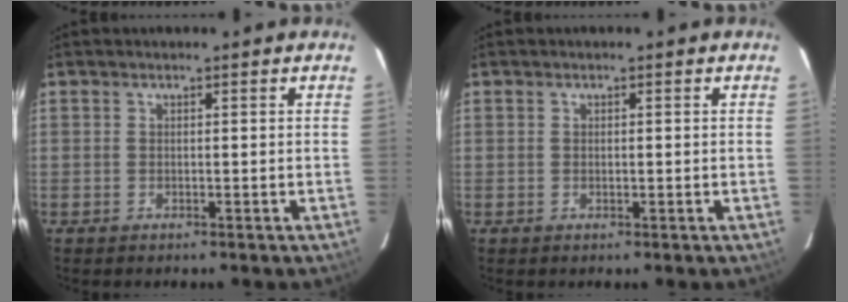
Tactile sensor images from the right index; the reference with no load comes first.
{"total": 0.5, "force": [0.0, 0.3, 0.4], "torque": [-0.008, 0.002, 0.001]}